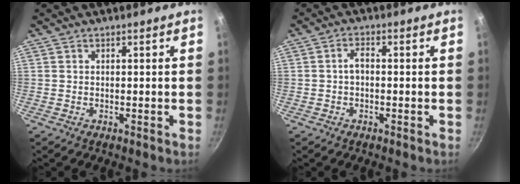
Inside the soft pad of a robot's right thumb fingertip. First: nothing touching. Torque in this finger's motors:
{"motor_torque": [-0.42, 0.23, 0.41, 0.29, 0.00]}